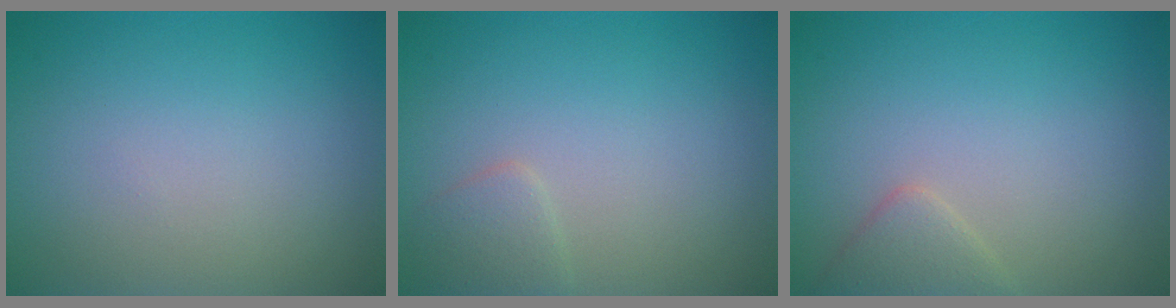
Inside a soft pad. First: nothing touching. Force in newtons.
{"total": 1.5, "press": 1.5, "slide": 0.0}
{"total": 1.9, "press": 1.9, "slide": 0.1}